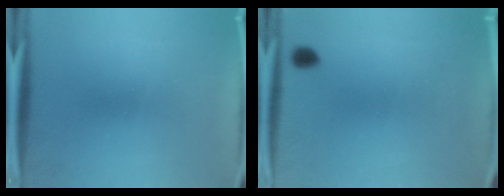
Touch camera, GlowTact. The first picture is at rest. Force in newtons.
{"total": 1.3}